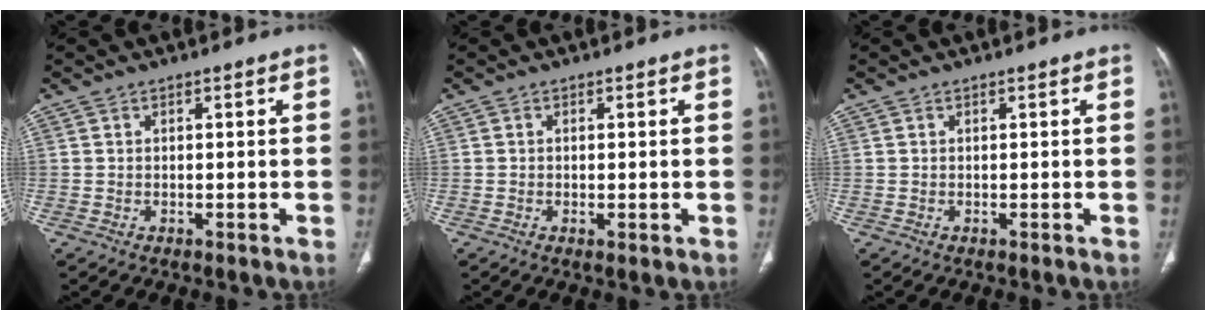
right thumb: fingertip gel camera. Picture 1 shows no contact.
{"total": 1.2, "force": [-0.3, 0.2, 1.1], "torque": [-0.026, -0.007, -0.004]}
{"total": 0.0}